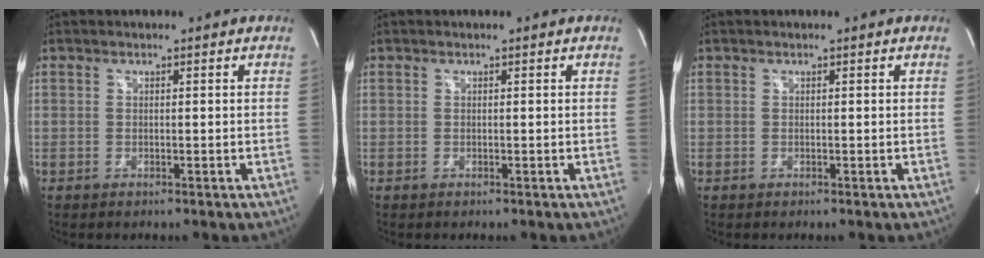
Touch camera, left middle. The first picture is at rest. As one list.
[{"total": 0.0}, {"total": 0.0}]